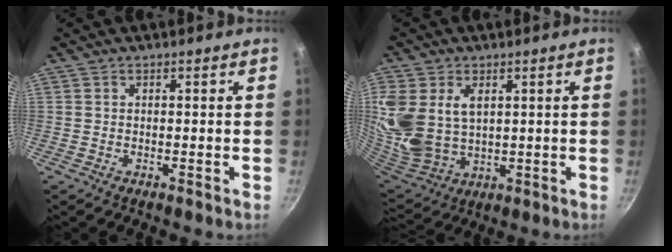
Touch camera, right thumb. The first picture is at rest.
{"total": 17.6, "force": [4.5, 12.3, 11.7], "torque": [-0.265, -0.014, 0.104]}